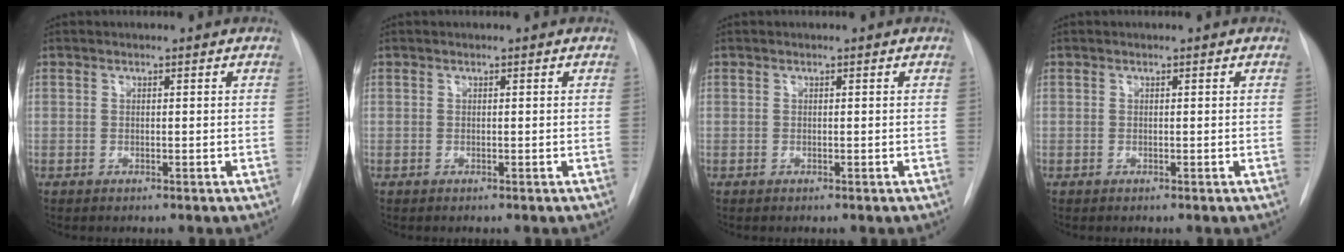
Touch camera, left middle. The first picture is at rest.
{"total": 0.0}
{"total": 0.0}
{"total": 0.0}